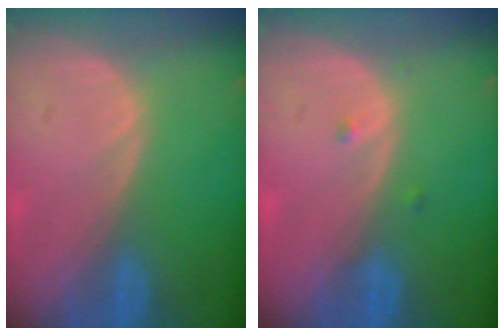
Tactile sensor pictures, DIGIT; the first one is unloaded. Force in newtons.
{"total": 0.8, "press": 0.8, "slide": 0.2}